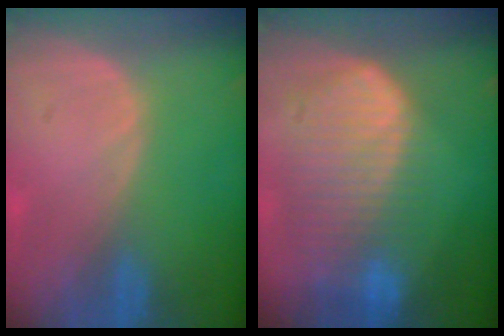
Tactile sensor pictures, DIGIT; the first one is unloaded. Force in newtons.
{"total": 10.2, "press": 8.8, "slide": 5.2}